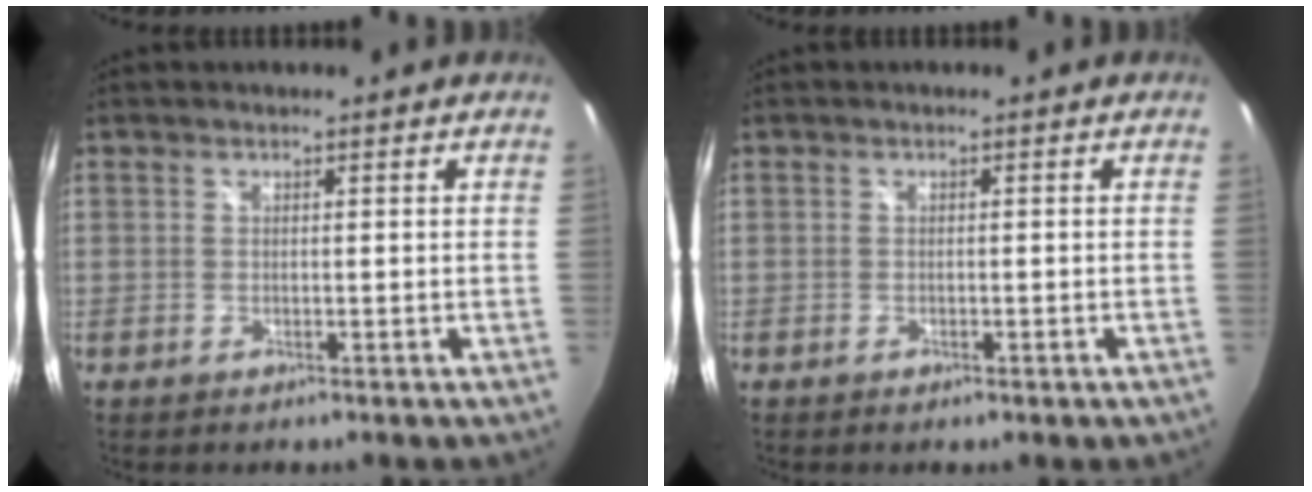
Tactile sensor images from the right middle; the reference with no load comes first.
{"total": 1.2, "force": [-0.8, 0.5, 0.8], "torque": [-0.012, -0.003, -0.013]}